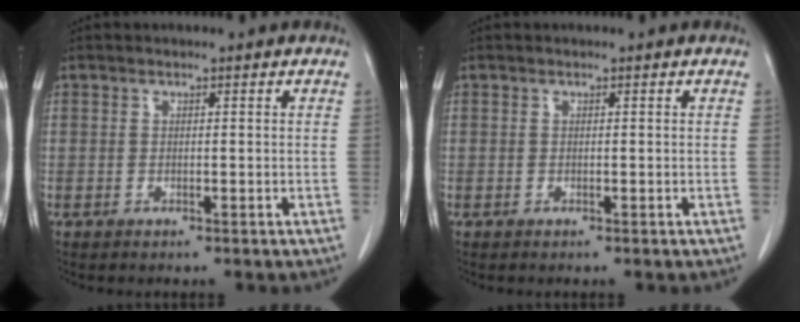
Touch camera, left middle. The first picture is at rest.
{"total": 0.0}